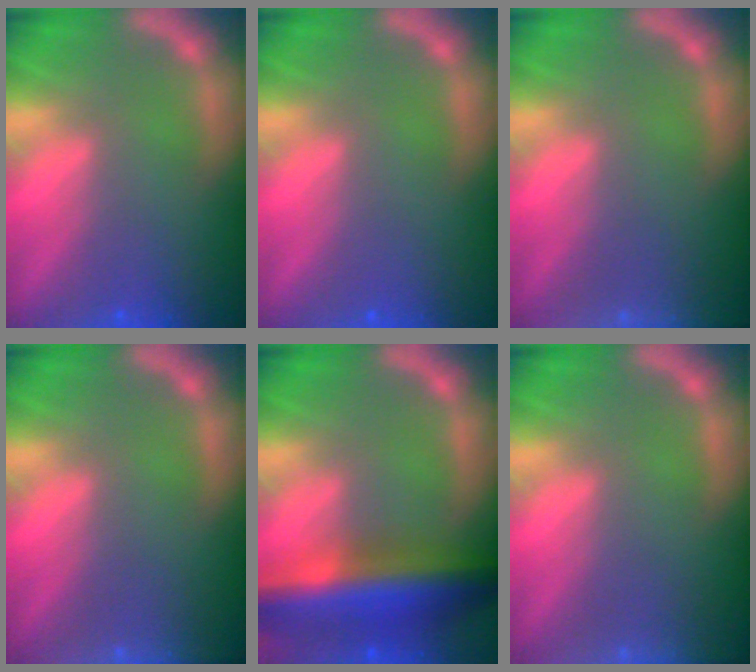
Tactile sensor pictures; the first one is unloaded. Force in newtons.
{"total": 0.0}
{"total": 6.5}
{"total": 5.0}
{"total": 9.0}
{"total": 5.5}